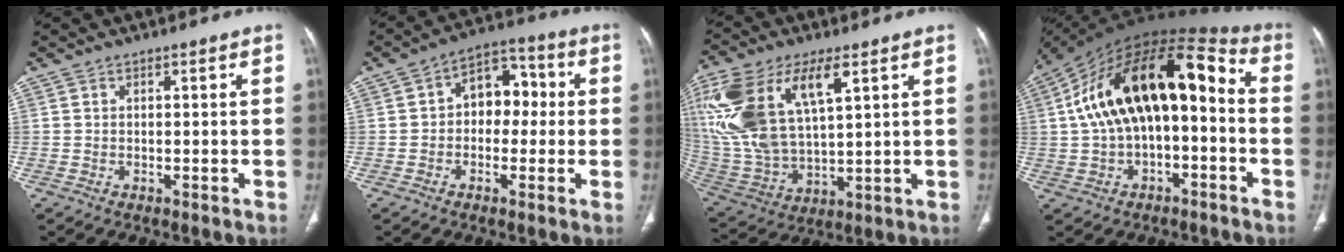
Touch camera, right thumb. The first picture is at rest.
{"total": 9.3, "force": [0.3, 6.6, 6.5], "torque": [-0.056, 0.033, -0.009]}
{"total": 22.8, "force": [8.9, 10.8, 18.0], "torque": [-0.387, -0.013, 0.176]}
{"total": 22.8, "force": [0.1, 12.0, 19.5], "torque": [-0.323, 0.062, -0.002]}